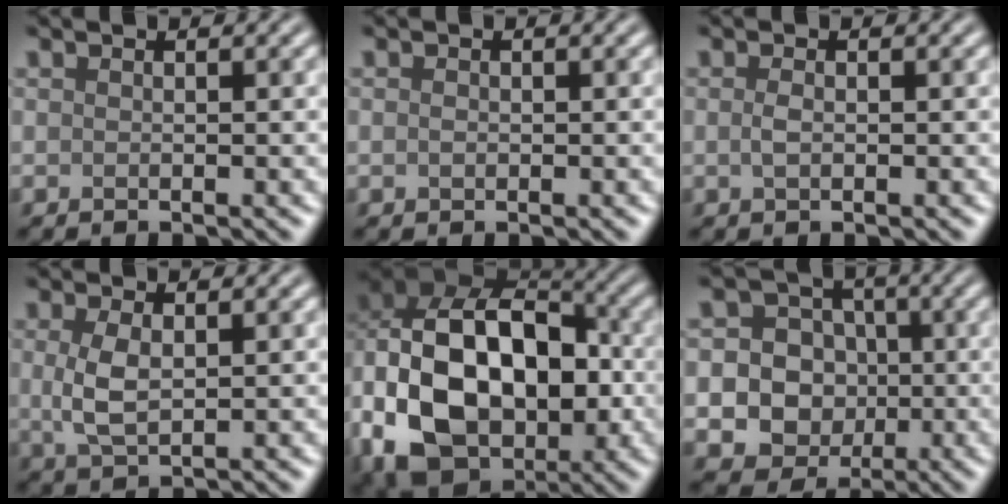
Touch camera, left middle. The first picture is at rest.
{"total": 0.6, "force": [0.0, 0.5, 0.4], "torque": [-0.007, -0.001, -0.001]}
{"total": 1.0, "force": [0.0, 0.5, 0.9], "torque": [-0.022, -0.002, -0.002]}
{"total": 3.2, "force": [0.4, 1.6, 2.7], "torque": [-0.066, -0.001, 0.009]}
{"total": 16.4, "force": [-2.5, 12.0, 10.9], "torque": [-0.171, 0.003, -0.045]}
{"total": 11.7, "force": [-1.9, 10.9, 3.6], "torque": [-0.070, 0.002, -0.051]}